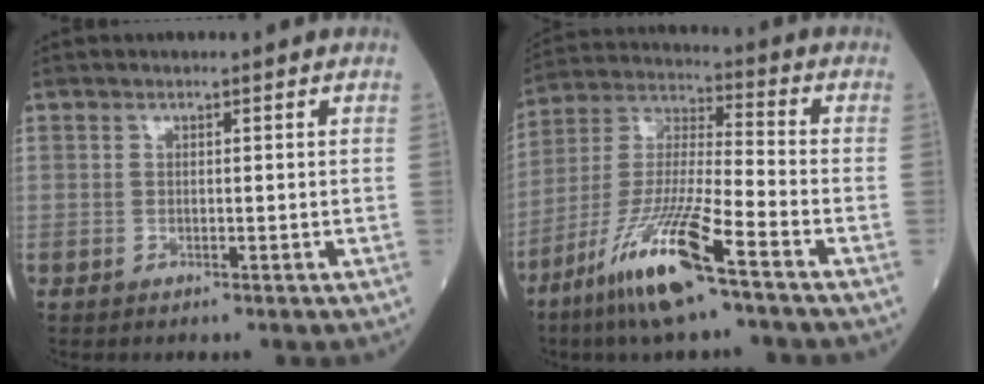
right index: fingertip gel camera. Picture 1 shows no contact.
{"total": 15.1, "force": [-8.9, 0.5, 12.2], "torque": [-0.255, -0.035, -0.173]}